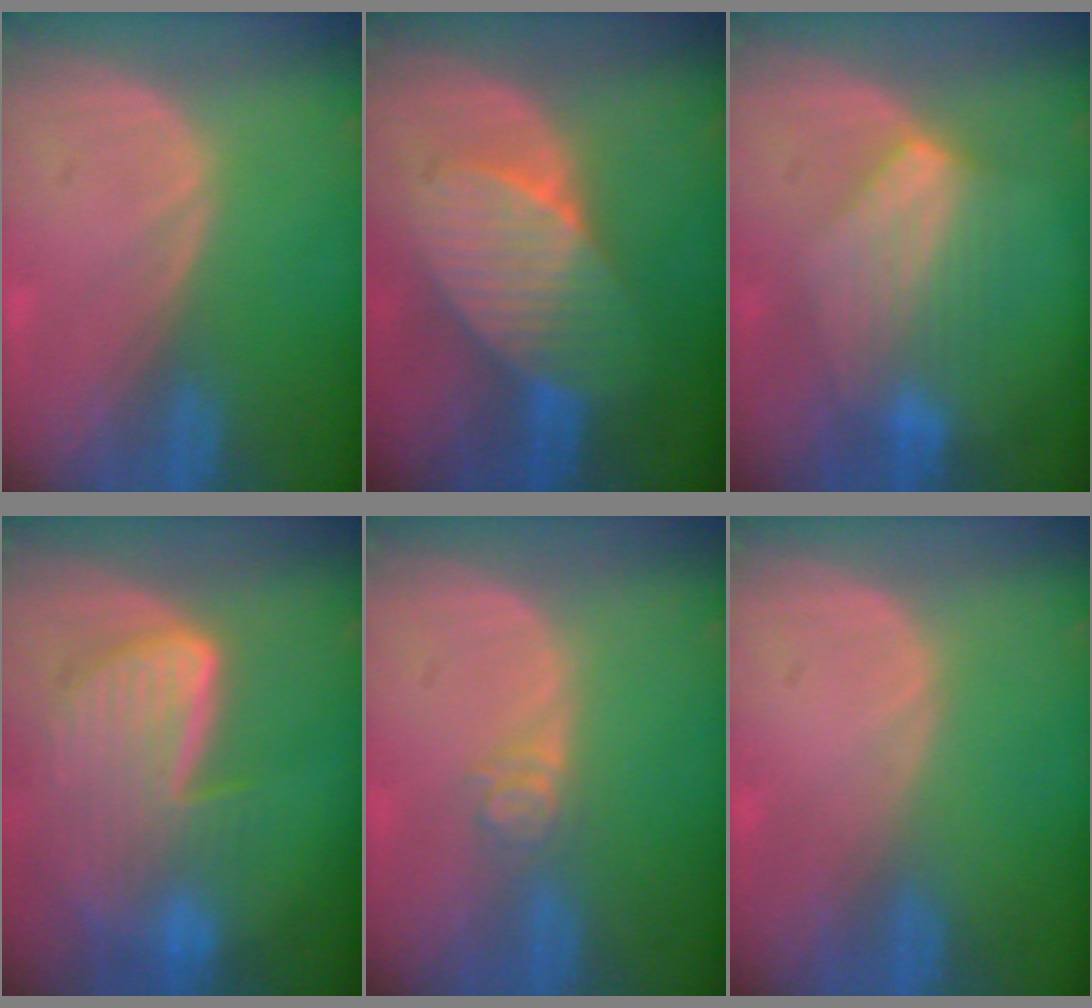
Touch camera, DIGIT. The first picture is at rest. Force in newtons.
{"total": 7.4, "press": 7.4, "slide": 0.5}
{"total": 7.0, "press": 6.7, "slide": 1.8}
{"total": 9.3, "press": 8.1, "slide": 4.6}
{"total": 3.0, "press": 2.5, "slide": 1.7}
{"total": 0.0}